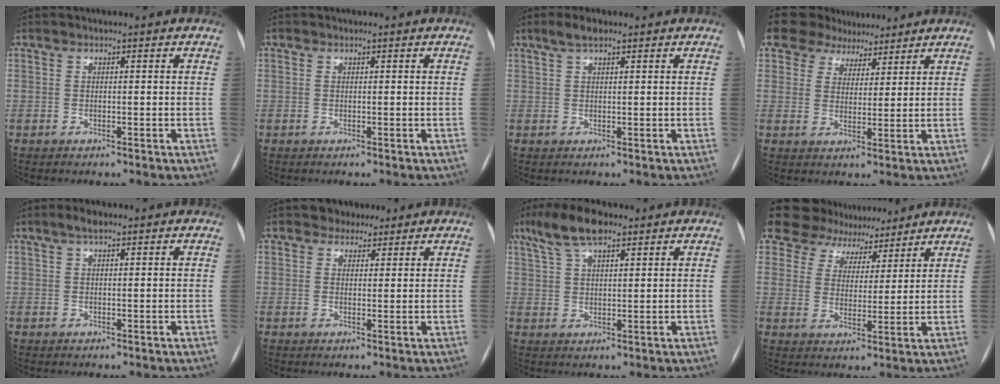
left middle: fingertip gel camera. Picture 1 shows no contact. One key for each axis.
{"total": 2.9, "fx": -1.1, "fy": -2.2, "fz": -1.5, "tx": 0.040, "ty": -0.017, "tz": -0.020}
{"total": 2.9, "fx": 2.0, "fy": 0.7, "fz": 1.9, "tx": -0.042, "ty": 0.013, "tz": 0.039}
{"total": 6.2, "fx": 5.9, "fy": 1.9, "fz": -0.5, "tx": 0.027, "ty": -0.001, "tz": 0.090}
{"total": 2.2, "fx": 1.5, "fy": 0.5, "fz": 1.5, "tx": -0.031, "ty": 0.012, "tz": 0.027}
{"total": 3.2, "fx": 2.5, "fy": 1.9, "fz": 0.2, "tx": 0.000, "ty": 0.010, "tz": 0.035}
{"total": 8.0, "fx": 5.5, "fy": 2.3, "fz": 5.4, "tx": -0.112, "ty": 0.025, "tz": 0.103}
{"total": 12.4, "fx": 11.3, "fy": 4.9, "fz": 0.8, "tx": -0.011, "ty": 0.007, "tz": 0.165}